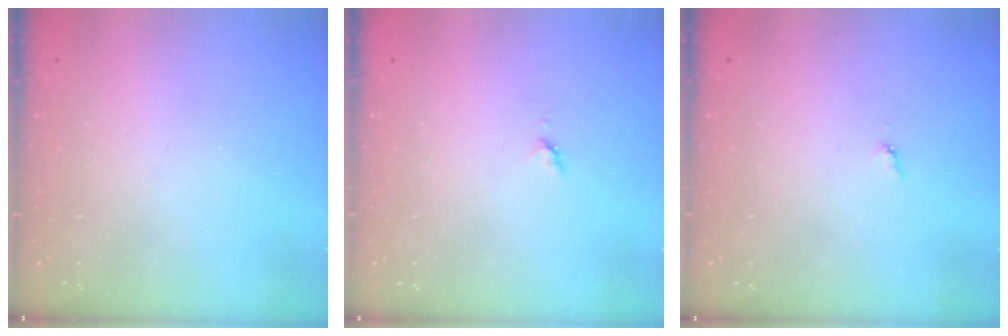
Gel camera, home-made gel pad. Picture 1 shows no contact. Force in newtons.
{"total": 3.5, "press": 3.4, "slide": 0.5}
{"total": 3.9, "press": 3.8, "slide": 0.5}